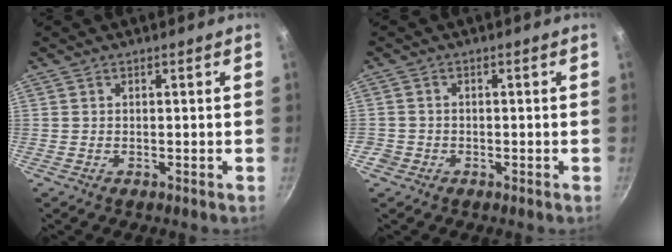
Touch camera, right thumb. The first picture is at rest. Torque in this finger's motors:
{"motor_torque": [0.08, 0.16, -0.16, 0.07, 0.03]}